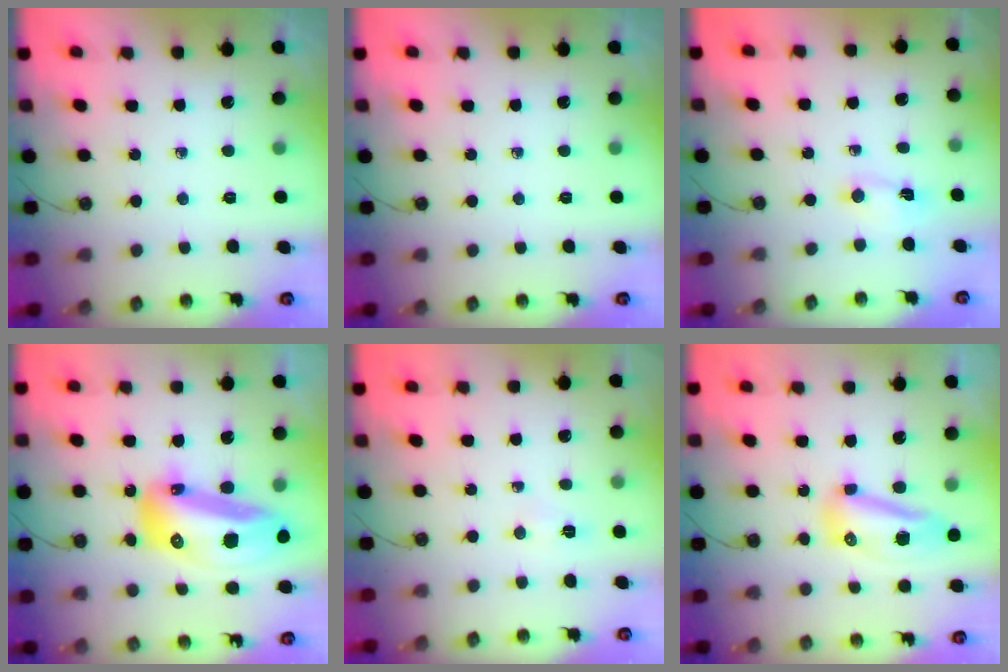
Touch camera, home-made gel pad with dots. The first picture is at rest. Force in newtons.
{"total": 0.0}
{"total": 1.0, "press": 1.0, "slide": 0.4}
{"total": 22.8, "press": 22.6, "slide": 2.9}
{"total": 2.6, "press": 2.1, "slide": 1.4}
{"total": 10.0, "press": 9.9, "slide": 1.3}